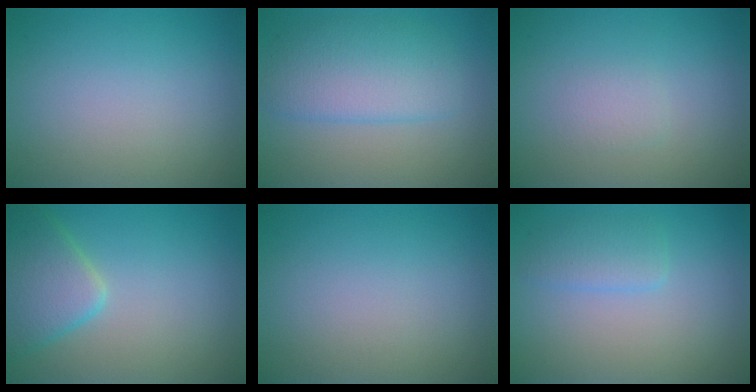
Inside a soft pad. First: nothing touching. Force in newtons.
{"total": 4.6, "press": 4.6, "slide": 0.1}
{"total": 1.0, "press": 1.0, "slide": 0.0}
{"total": 4.9, "press": 4.9, "slide": 0.3}
{"total": 0.0}
{"total": 1.9, "press": 1.9, "slide": 0.1}